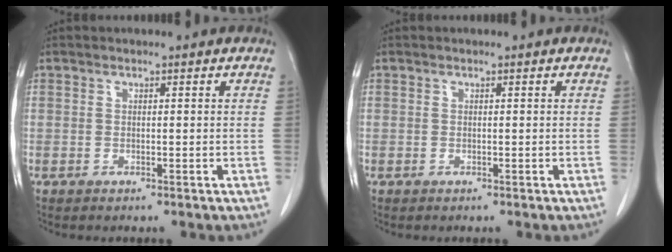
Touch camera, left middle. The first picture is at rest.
{"total": 0.0}